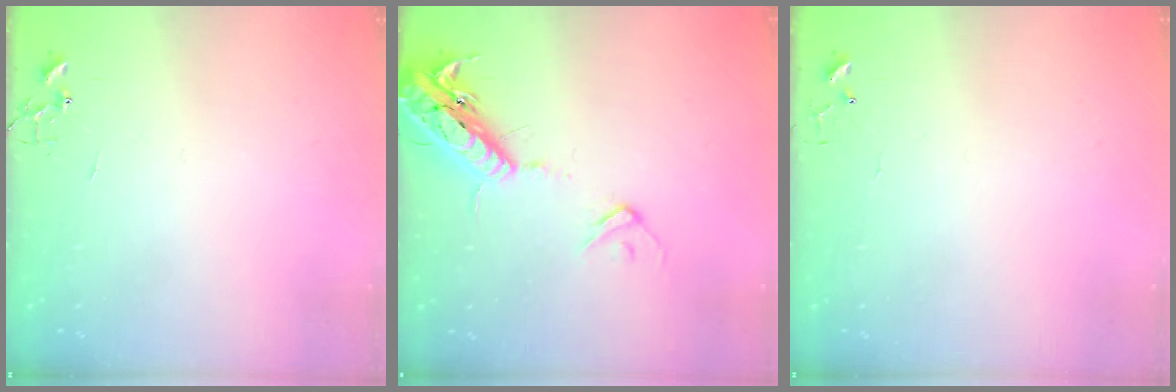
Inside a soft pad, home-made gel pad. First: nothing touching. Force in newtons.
{"total": 17.1, "press": 16.7, "slide": 3.7}
{"total": 3.8, "press": 3.8, "slide": 0.3}